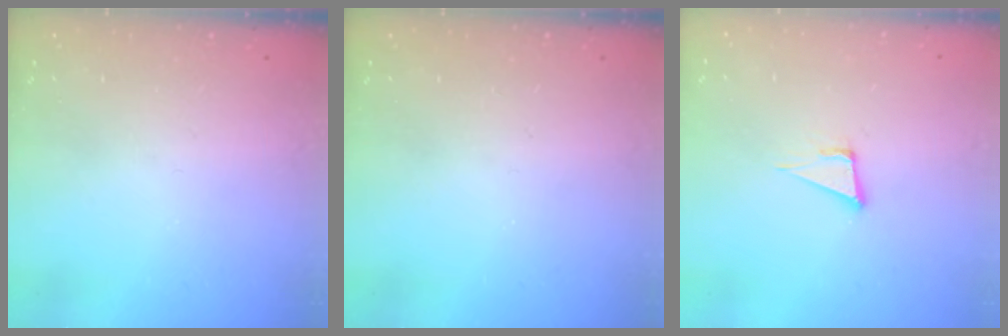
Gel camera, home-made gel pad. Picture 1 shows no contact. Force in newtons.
{"total": 0.0}
{"total": 5.1, "press": 4.3, "slide": 2.8}